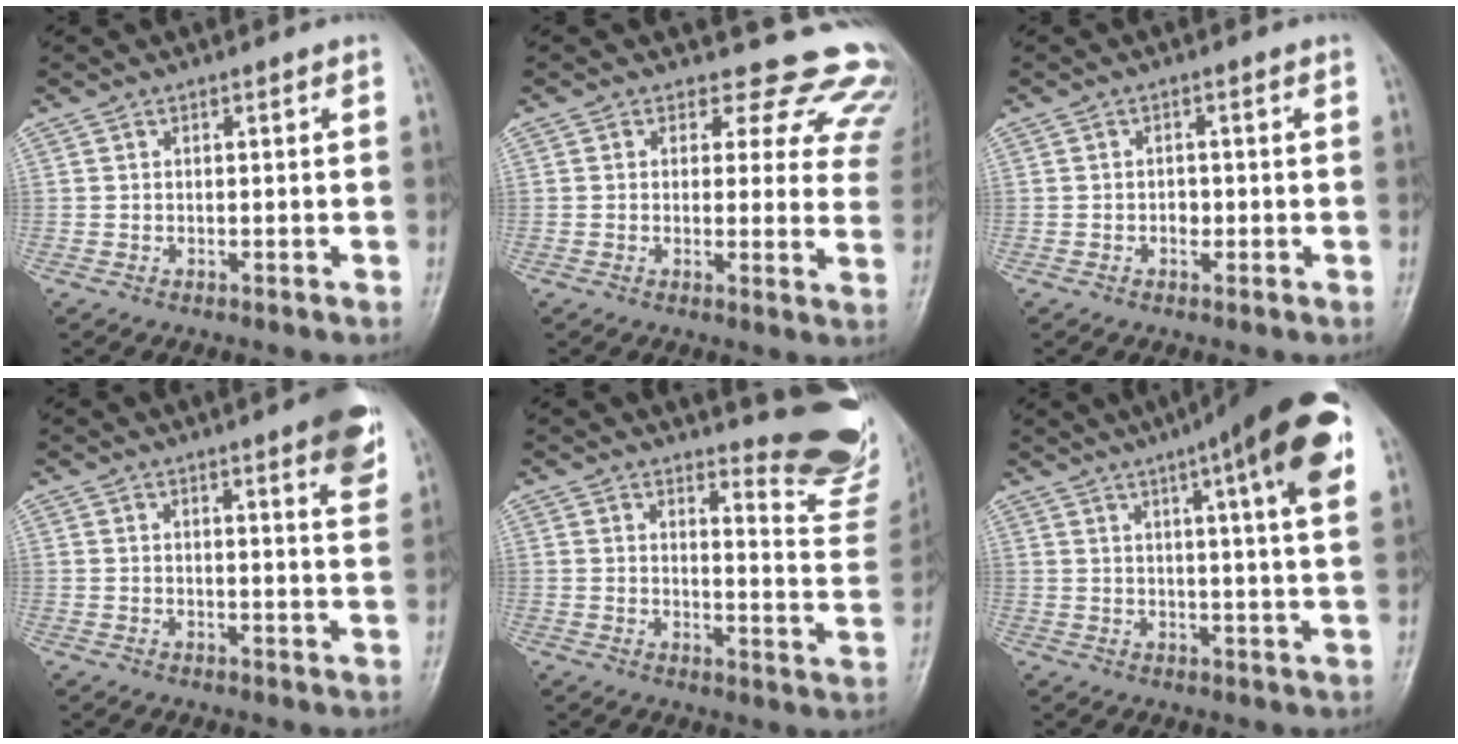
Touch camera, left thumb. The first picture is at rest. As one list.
[{"total": 15.2, "force": [13.0, 7.2, 3.2], "torque": [0.016, -0.086, 0.110]}, {"total": 1.5, "force": [-0.3, 1.2, 0.8], "torque": [-0.006, 0.004, -0.007]}, {"total": 8.6, "force": [5.2, 1.4, 6.7], "torque": [-0.069, -0.020, 0.058]}, {"total": 15.7, "force": [14.7, 2.3, 5.0], "torque": [-0.032, -0.171, 0.158]}, {"total": 18.5, "force": [9.1, 2.9, 15.9], "torque": [-0.214, -0.010, 0.115]}]